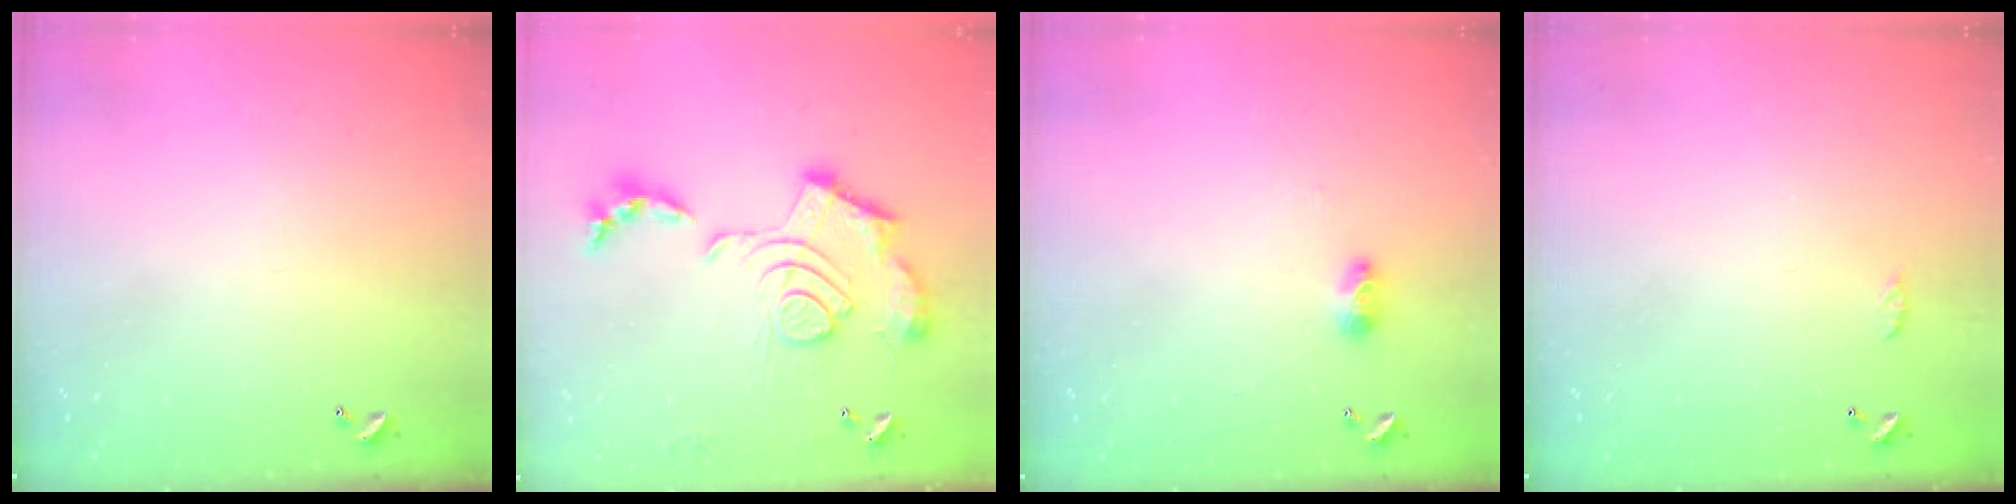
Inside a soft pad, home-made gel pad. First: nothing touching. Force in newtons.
{"total": 2.4, "press": 1.9, "slide": 1.5}
{"total": 4.1, "press": 4.1, "slide": 0.5}
{"total": 3.0, "press": 3.0, "slide": 0.5}